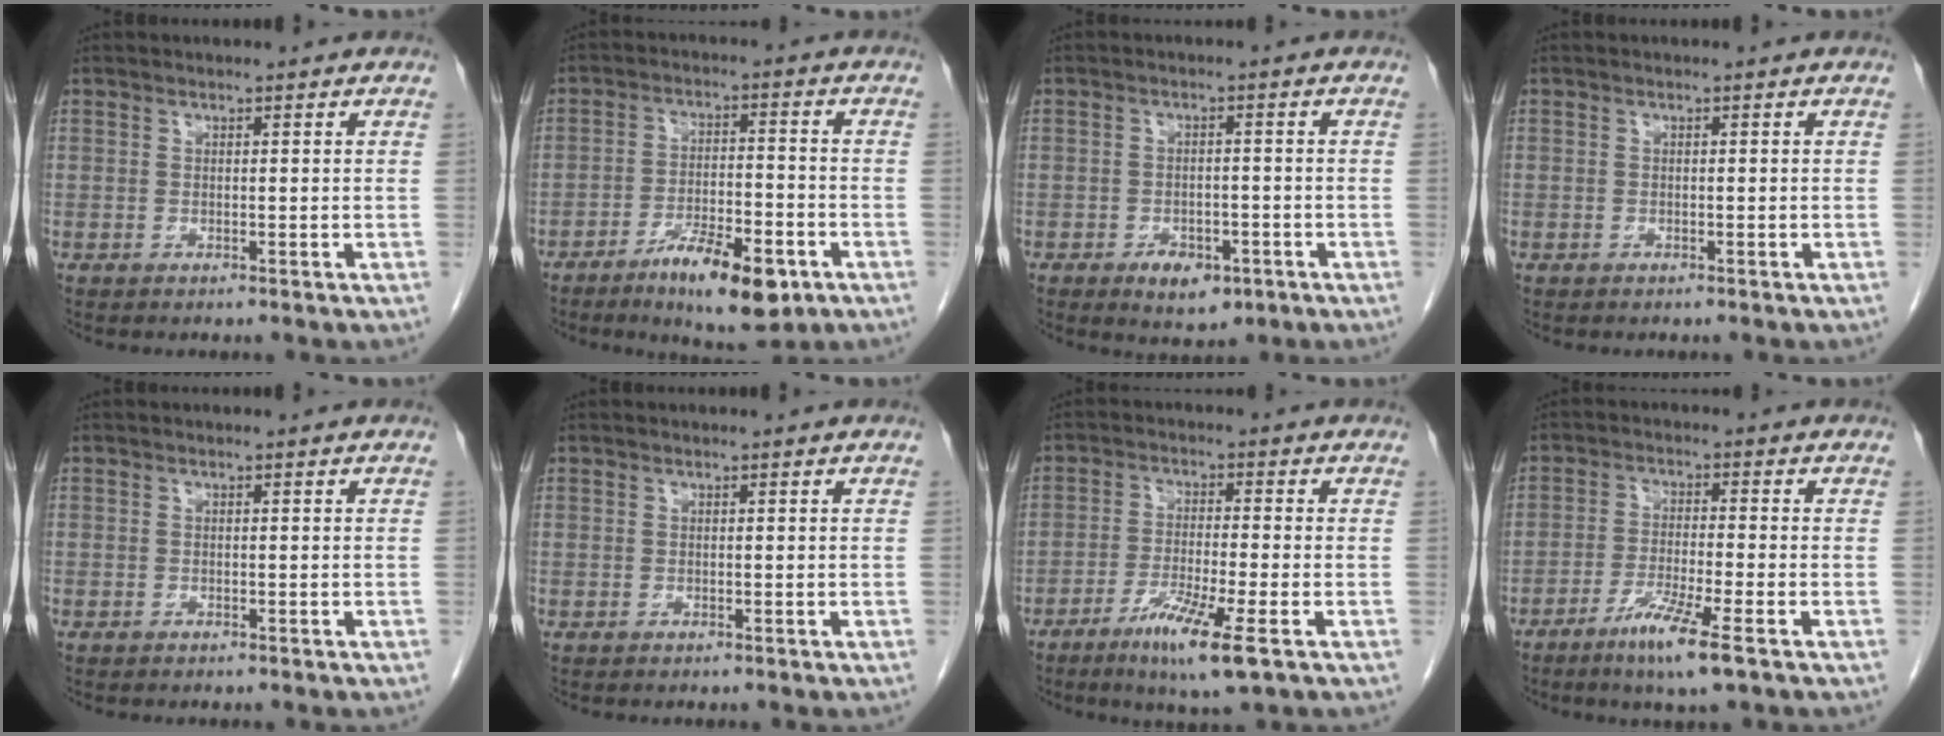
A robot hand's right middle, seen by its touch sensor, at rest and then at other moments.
{"total": 10.6, "force": [-6.1, 2.7, 8.2], "torque": [-0.136, -0.007, -0.092]}
{"total": 5.2, "force": [-2.9, 2.8, 3.4], "torque": [-0.052, 0.002, -0.035]}
{"total": 0.0}
{"total": 0.0}
{"total": 0.0}
{"total": 8.3, "force": [-4.6, 0.0, 7.0], "torque": [-0.132, -0.021, -0.080]}
{"total": 7.1, "force": [-4.3, -0.3, 5.7], "torque": [-0.109, -0.017, -0.079]}